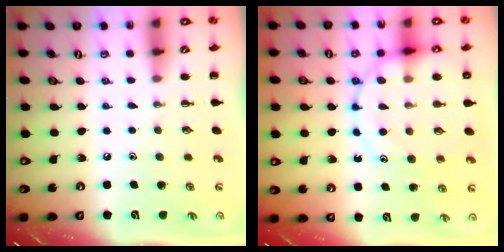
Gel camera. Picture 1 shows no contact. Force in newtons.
{"total": 16.1, "press": 16.0, "slide": 2.5}